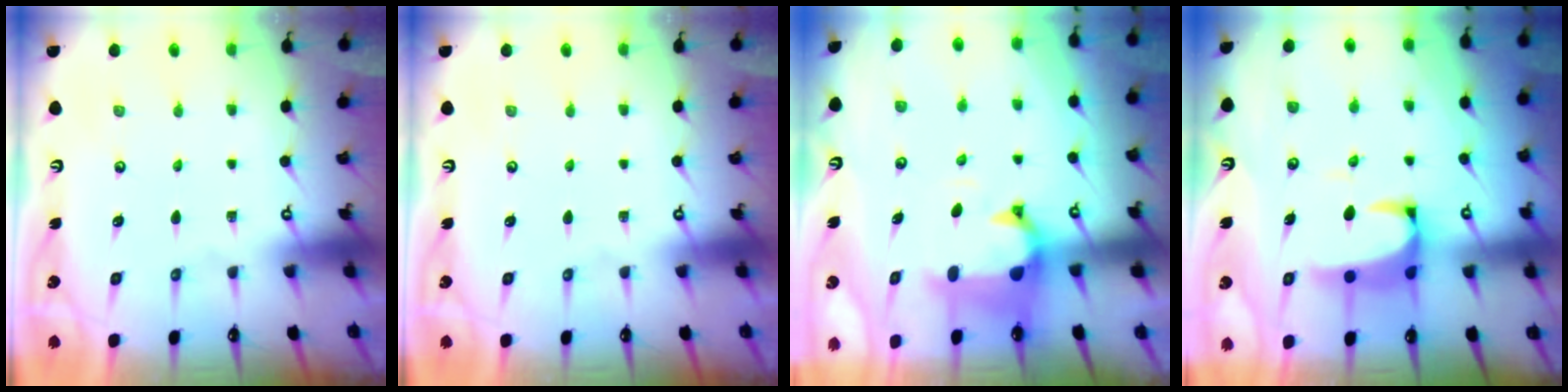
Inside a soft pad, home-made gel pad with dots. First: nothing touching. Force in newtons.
{"total": 0.0}
{"total": 1.2, "press": 0.2, "slide": 1.2}
{"total": 3.9, "press": 3.8, "slide": 1.0}